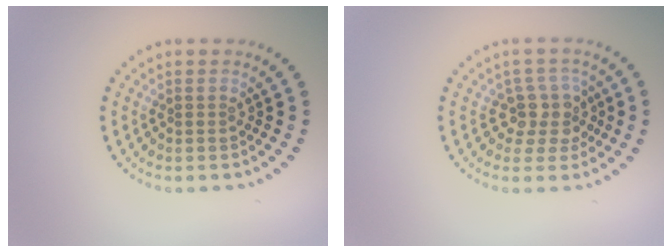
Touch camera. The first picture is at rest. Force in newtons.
{"total": 3.1, "press": 2.4, "slide": 1.9}